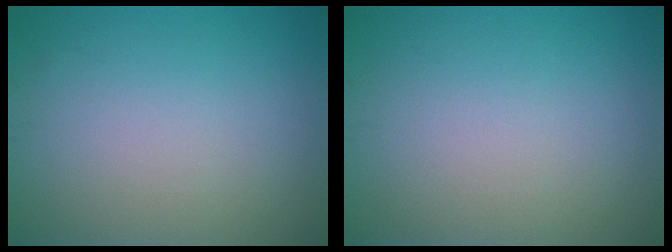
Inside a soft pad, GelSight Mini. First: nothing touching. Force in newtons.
{"total": 0.0}